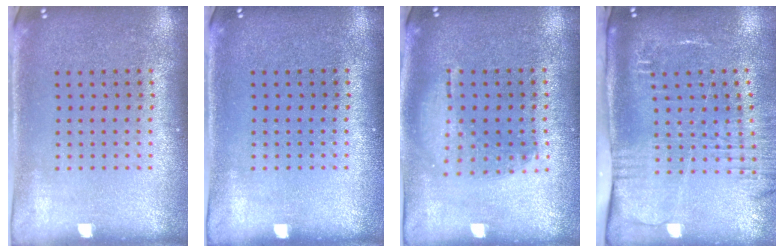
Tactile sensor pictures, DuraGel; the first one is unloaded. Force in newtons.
{"total": 0.0}
{"total": 1.3, "press": 1.1, "slide": 0.5}
{"total": 2.7, "press": 2.1, "slide": 1.7}